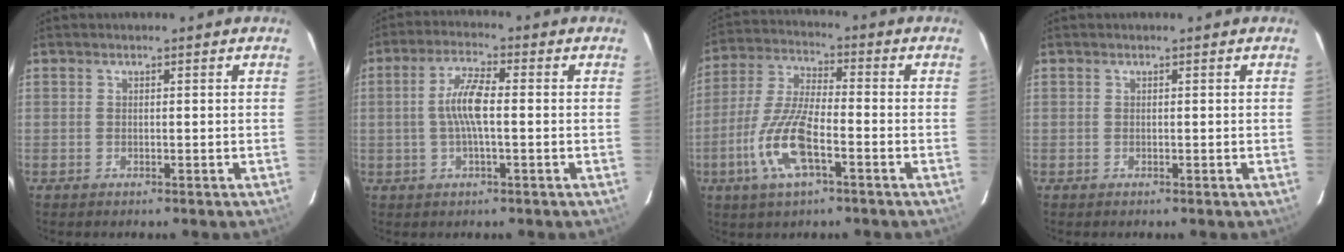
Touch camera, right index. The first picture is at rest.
{"total": 6.5, "force": [-0.3, 1.3, 6.4], "torque": [-0.125, 0.008, -0.006]}
{"total": 12.5, "force": [-5.0, 3.8, 10.8], "torque": [-0.235, -0.006, -0.100]}
{"total": 0.0}